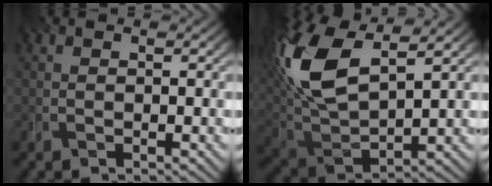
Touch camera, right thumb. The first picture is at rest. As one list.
[{"total": 15.0, "force": [6.2, 7.0, 11.7], "torque": [-0.293, 0.020, 0.126]}]